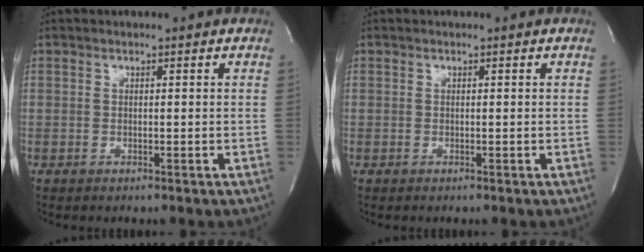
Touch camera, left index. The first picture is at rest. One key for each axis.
{"total": 0.0}